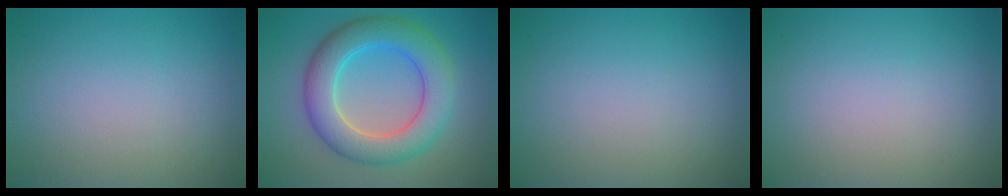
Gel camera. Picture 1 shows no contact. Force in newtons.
{"total": 7.1, "press": 7.1, "slide": 0.3}
{"total": 0.0}
{"total": 0.0}